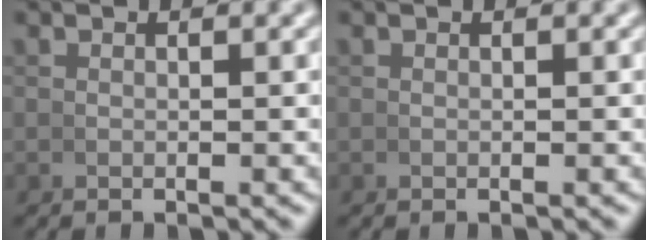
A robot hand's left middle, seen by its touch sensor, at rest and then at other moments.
{"total": 0.0}